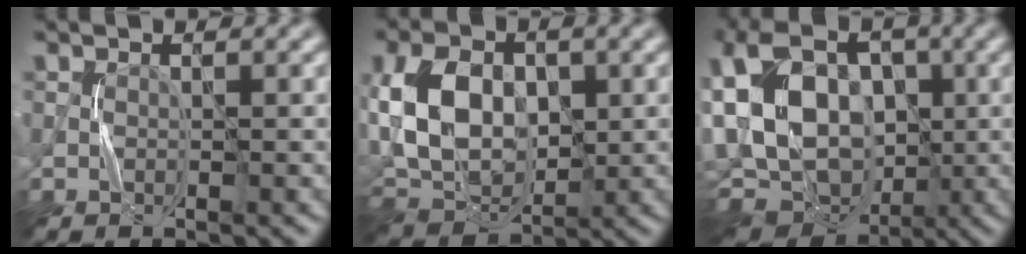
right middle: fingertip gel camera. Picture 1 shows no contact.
{"total": 9.0, "force": [0.9, 6.1, 6.5], "torque": [-0.142, 0.005, 0.012]}
{"total": 17.5, "force": [-0.3, 12.8, 11.9], "torque": [-0.241, 0.026, -0.015]}